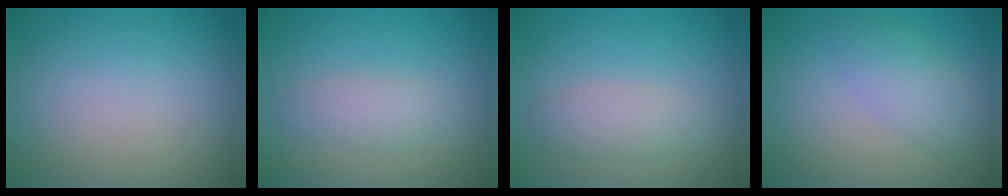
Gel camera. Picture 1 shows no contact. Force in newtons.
{"total": 1.9, "press": 1.9, "slide": 0.1}
{"total": 2.3, "press": 2.3, "slide": 0.1}
{"total": 2.8, "press": 2.8, "slide": 0.2}